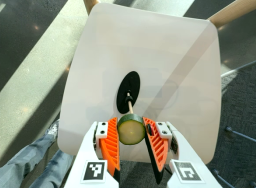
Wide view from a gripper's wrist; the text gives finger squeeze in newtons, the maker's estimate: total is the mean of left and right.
{"total": 10.9, "left": 11.2, "right": 10.6}